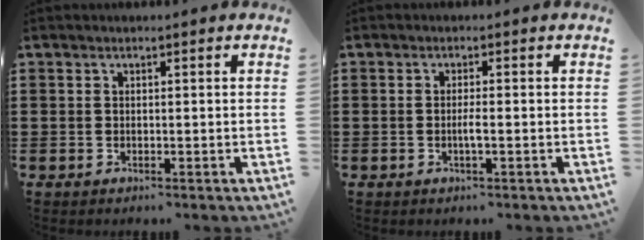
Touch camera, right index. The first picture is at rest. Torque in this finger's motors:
{"motor_torque": [0.65, 0.10, 0.03, 0.02]}